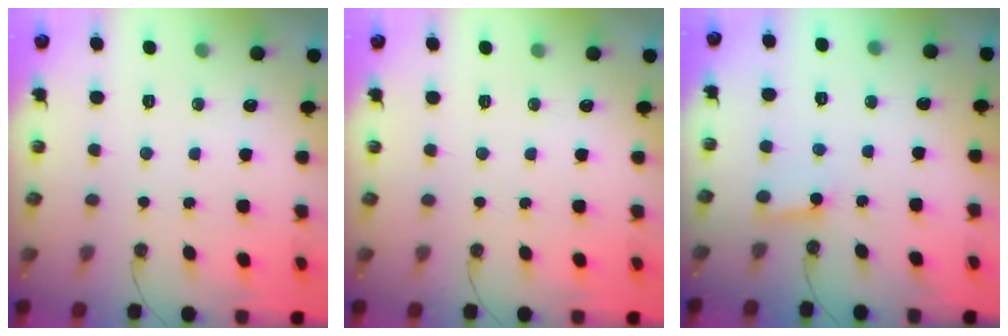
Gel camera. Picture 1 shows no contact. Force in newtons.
{"total": 0.0}
{"total": 2.6, "press": 2.6, "slide": 0.3}